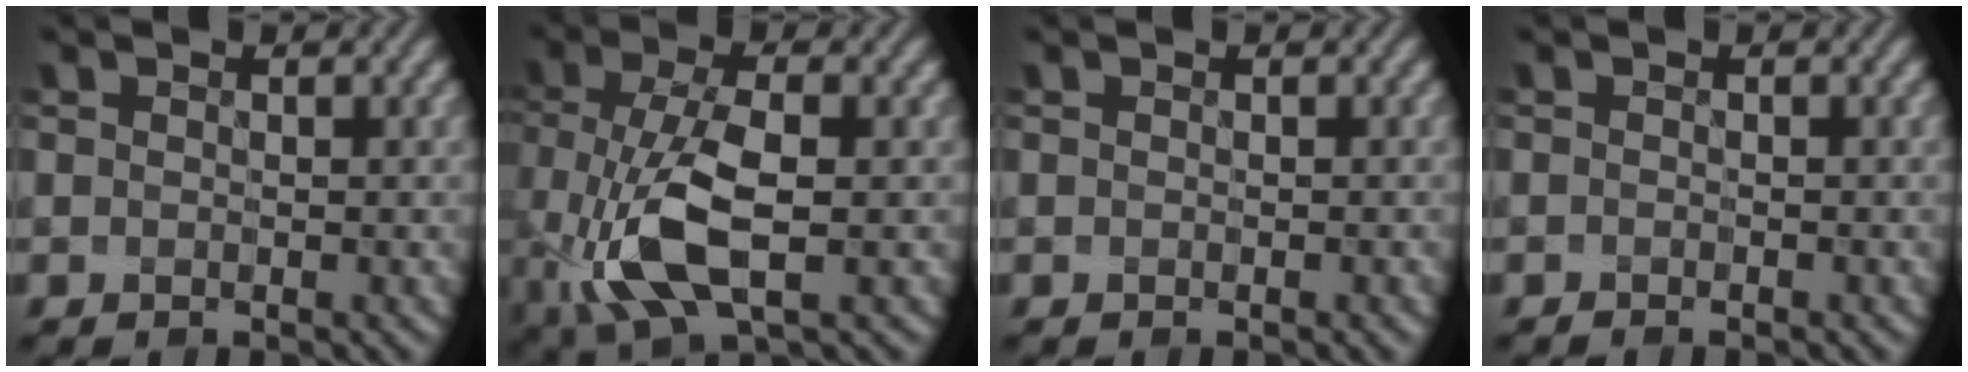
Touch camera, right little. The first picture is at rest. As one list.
[{"total": 8.2, "force": [-1.9, 3.4, 7.3], "torque": [-0.152, 0.007, -0.034]}, {"total": 0.7, "force": [-0.3, 0.2, 0.6], "torque": [-0.002, -0.001, -0.002]}, {"total": 0.8, "force": [-0.7, -0.3, -0.3], "torque": [0.002, 0.001, -0.008]}]